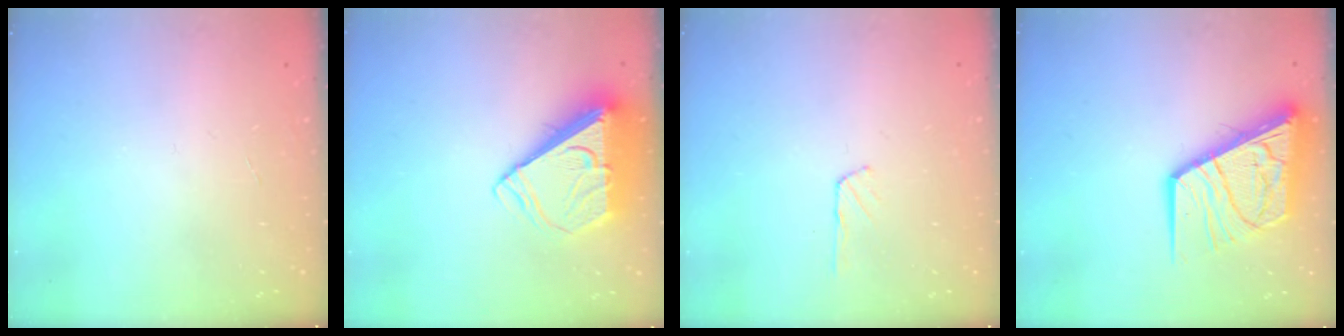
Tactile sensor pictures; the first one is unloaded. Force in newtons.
{"total": 9.4, "press": 9.3, "slide": 1.4}
{"total": 3.2, "press": 3.2, "slide": 0.2}
{"total": 16.3, "press": 16.2, "slide": 1.3}